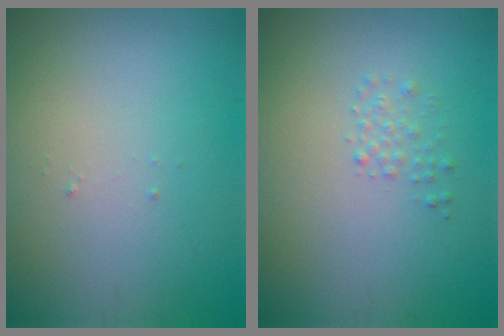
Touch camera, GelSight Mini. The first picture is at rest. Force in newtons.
{"total": 1.0, "press": 1.0, "slide": 0.0}